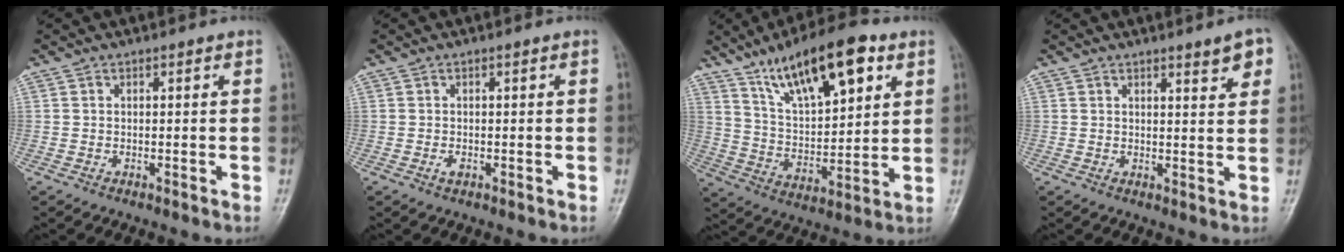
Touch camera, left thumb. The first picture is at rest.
{"total": 1.0, "force": [-0.3, 0.5, 0.8], "torque": [-0.016, 0.001, -0.006]}
{"total": 18.1, "force": [10.0, 6.7, 13.6], "torque": [-0.190, -0.034, 0.175]}
{"total": 4.3, "force": [2.6, 0.9, 3.3], "torque": [-0.035, -0.016, 0.034]}